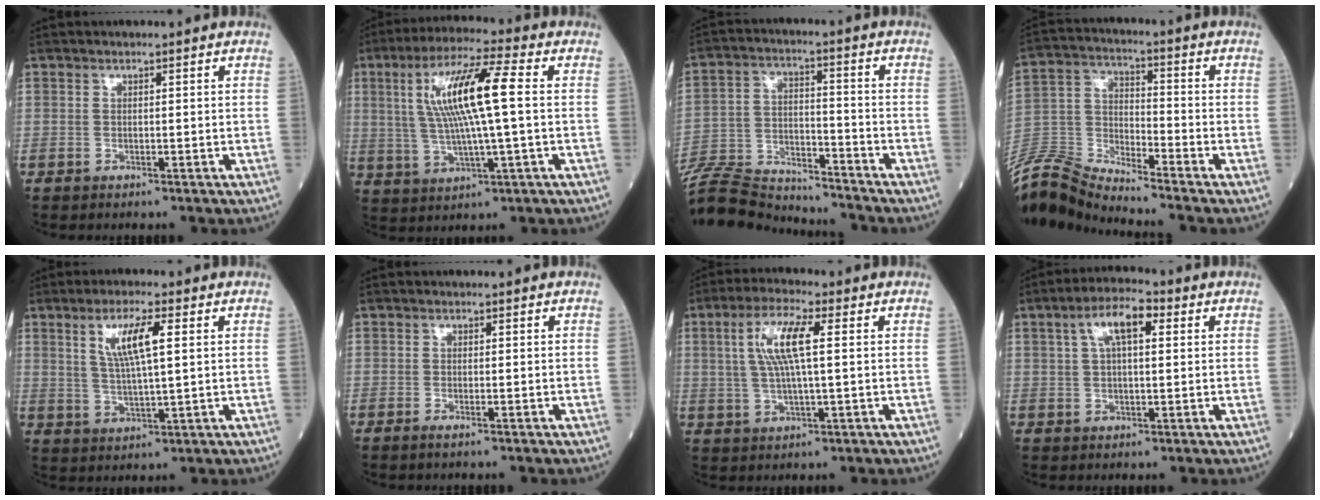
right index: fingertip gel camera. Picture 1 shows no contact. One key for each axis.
{"total": 12.7, "fx": 2.0, "fy": 0.8, "fz": 12.5, "tx": -0.245, "ty": 0.016, "tz": 0.037}
{"total": 16.8, "fx": -16.3, "fy": 1.7, "fz": 3.7, "tx": -0.078, "ty": 0.011, "tz": -0.270}
{"total": 10.4, "fx": -10.3, "fy": -1.4, "fz": 0.7, "tx": -0.029, "ty": 0.021, "tz": -0.204}
{"total": 7.3, "fx": 2.5, "fy": 0.8, "fz": 6.8, "tx": -0.134, "ty": 0.003, "tz": 0.048}
{"total": 0.9, "fx": -0.5, "fy": -0.1, "fz": 0.8, "tx": -0.016, "ty": -0.002, "tz": -0.010}
{"total": 8.0, "fx": 1.8, "fy": 1.1, "fz": 7.8, "tx": -0.163, "ty": 0.010, "tz": 0.036}
{"total": 7.0, "fx": 2.5, "fy": 2.3, "fz": 6.1, "tx": -0.114, "ty": 0.022, "tz": 0.042}